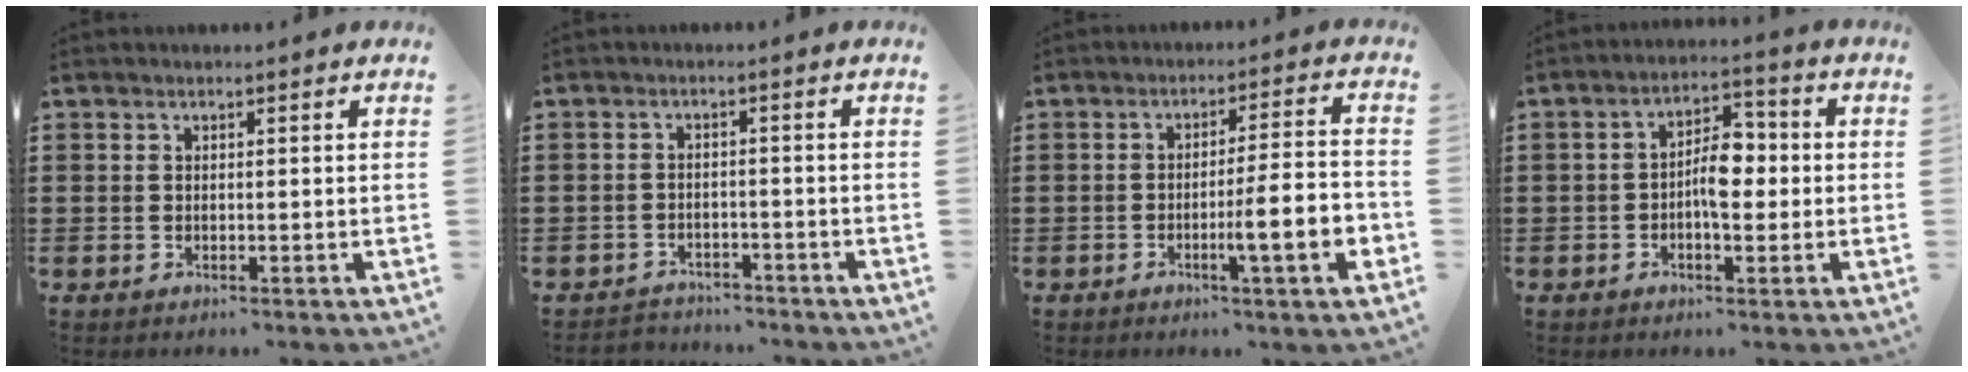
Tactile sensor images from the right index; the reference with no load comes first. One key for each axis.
{"total": 2.4, "fx": -2.3, "fy": 0.6, "fz": -0.2, "tx": -0.003, "ty": 0.002, "tz": -0.052}
{"total": 8.2, "fx": -2.8, "fy": 0.5, "fz": 7.7, "tx": -0.115, "ty": -0.009, "tz": -0.049}
{"total": 5.7, "fx": -0.6, "fy": 2.7, "fz": 5.0, "tx": -0.075, "ty": 0.005, "tz": -0.016}